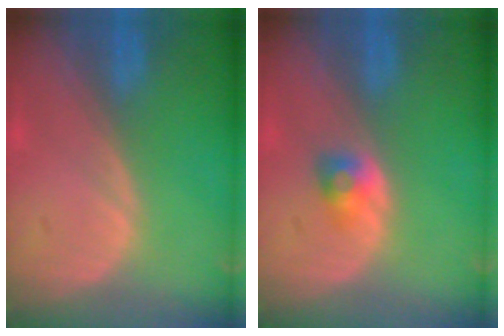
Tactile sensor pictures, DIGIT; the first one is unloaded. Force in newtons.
{"total": 2.5, "press": 2.3, "slide": 1.1}